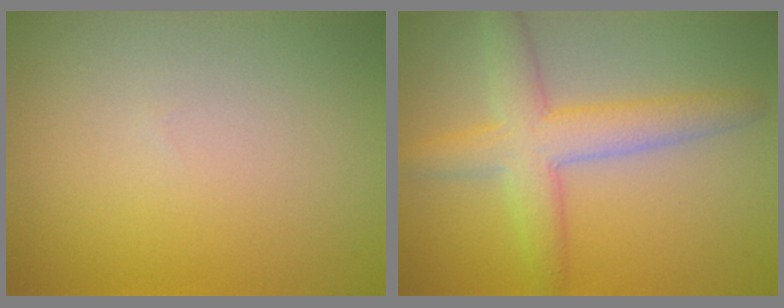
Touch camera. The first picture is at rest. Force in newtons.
{"total": 5.4, "press": 5.3, "slide": 0.4}